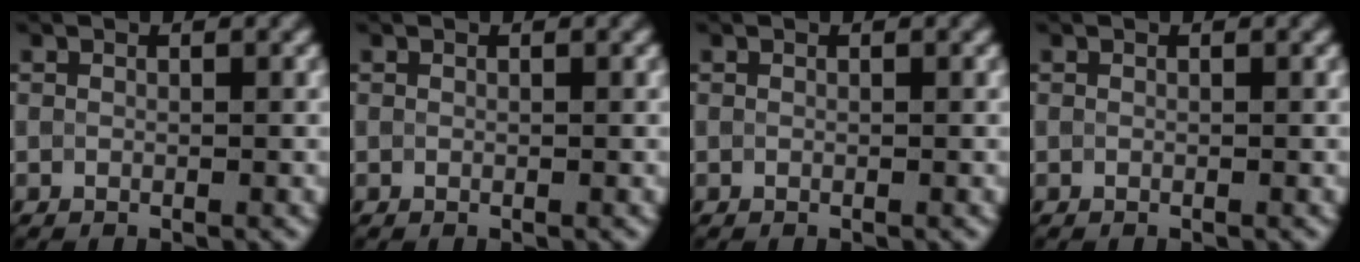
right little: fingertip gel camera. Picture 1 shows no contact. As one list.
[{"total": 0.0}, {"total": 0.0}, {"total": 0.0}]